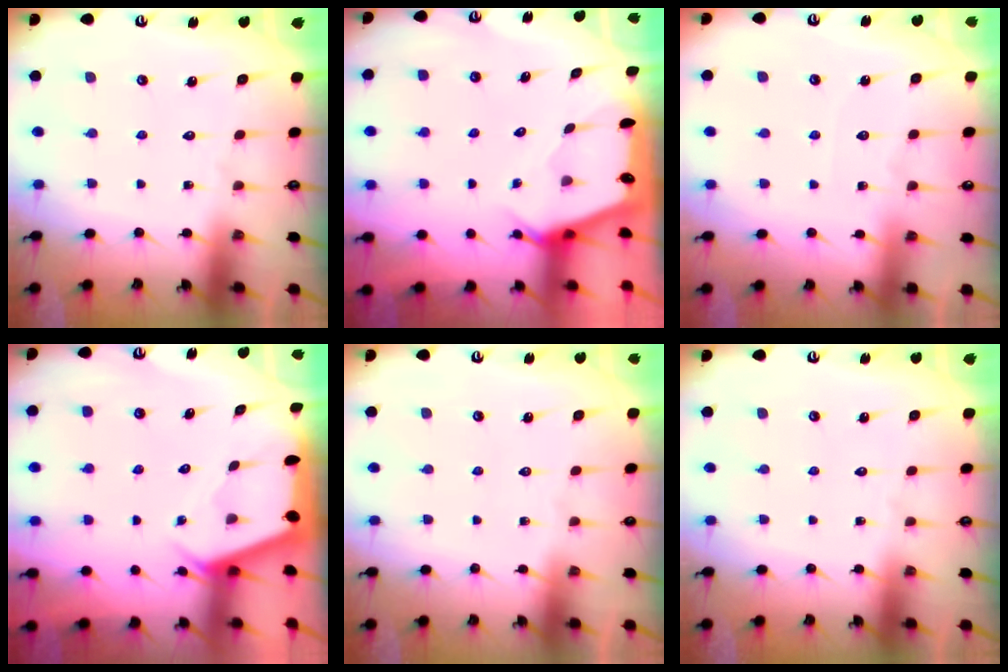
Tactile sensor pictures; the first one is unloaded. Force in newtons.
{"total": 2.5, "press": 2.5, "slide": 0.3}
{"total": 3.8, "press": 3.8, "slide": 0.5}
{"total": 2.4, "press": 2.4, "slide": 0.3}
{"total": 0.0}
{"total": 0.0}